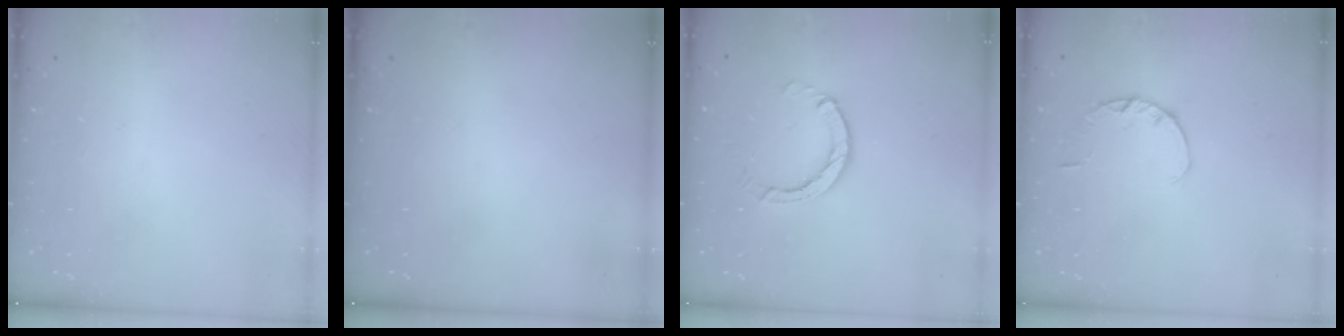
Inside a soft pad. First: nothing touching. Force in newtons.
{"total": 0.0}
{"total": 2.9, "press": 2.9, "slide": 0.5}
{"total": 1.8, "press": 1.8, "slide": 0.3}